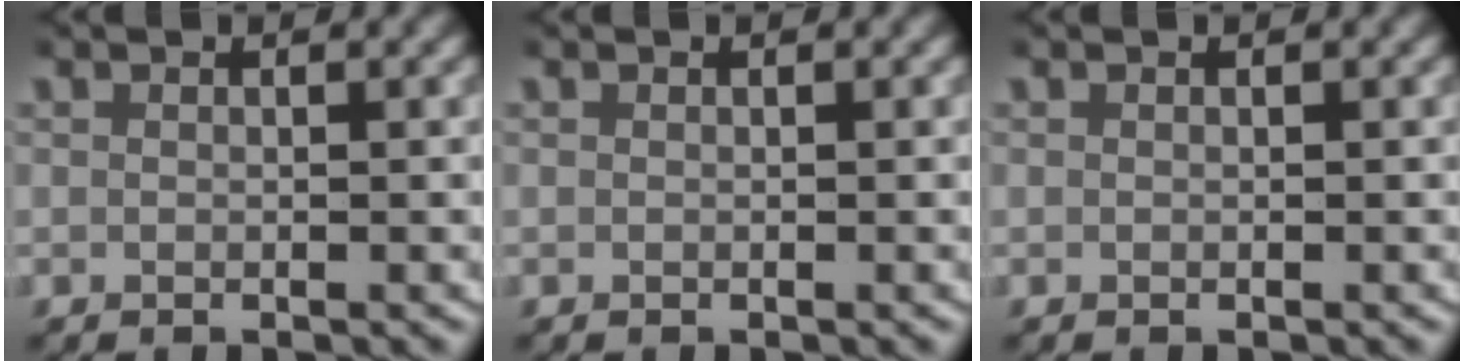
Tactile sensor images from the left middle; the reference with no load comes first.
{"total": 0.0}
{"total": 0.0}